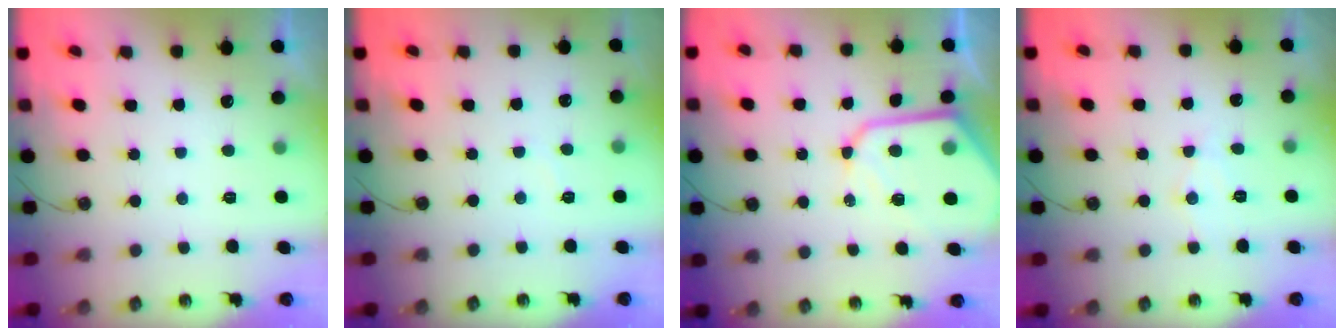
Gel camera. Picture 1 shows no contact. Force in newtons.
{"total": 2.7, "press": 2.7, "slide": 0.4}
{"total": 13.5, "press": 13.4, "slide": 1.2}
{"total": 7.0, "press": 7.0, "slide": 0.4}